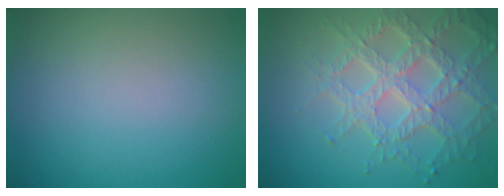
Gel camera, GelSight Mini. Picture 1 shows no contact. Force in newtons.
{"total": 6.8, "press": 5.3, "slide": 4.3}